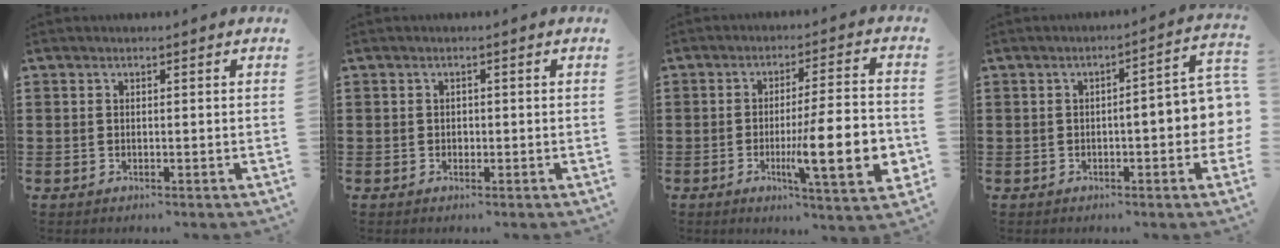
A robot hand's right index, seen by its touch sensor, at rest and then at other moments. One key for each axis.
{"total": 0.6, "fx": -0.1, "fy": 0.6, "fz": 0.3, "tx": -0.008, "ty": 0.002, "tz": -0.002}
{"total": 13.7, "fx": -3.2, "fy": 2.9, "fz": 13.0, "tx": -0.199, "ty": -0.014, "tz": -0.056}
{"total": 6.1, "fx": -0.9, "fy": 1.3, "fz": 5.8, "tx": -0.086, "ty": -0.005, "tz": -0.019}